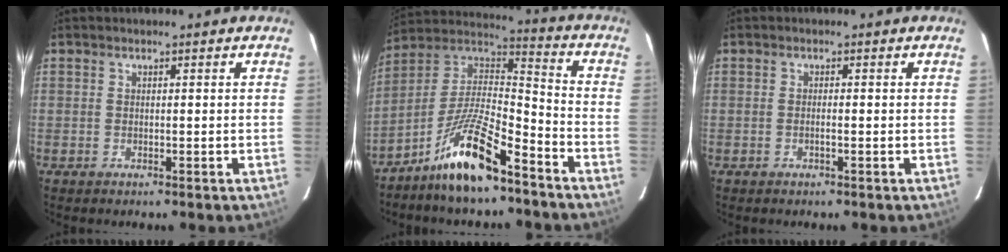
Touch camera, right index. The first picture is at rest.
{"total": 13.6, "force": [-9.4, 2.2, 9.6], "torque": [-0.186, 0.018, -0.168]}
{"total": 0.7, "force": [-0.3, 0.0, 0.6], "torque": [-0.011, 0.002, -0.003]}